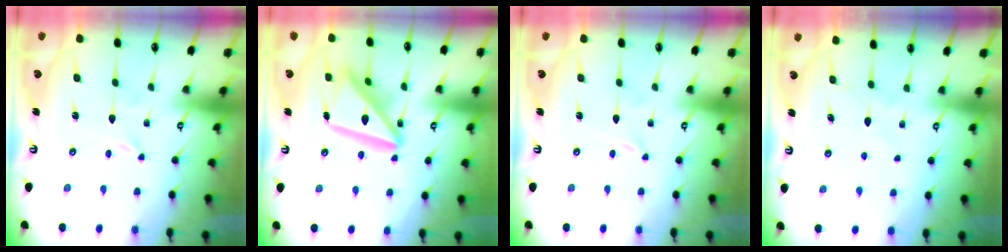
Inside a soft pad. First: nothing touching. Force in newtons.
{"total": 16.6, "press": 16.5, "slide": 1.8}
{"total": 0.0}
{"total": 6.2, "press": 6.2, "slide": 0.8}